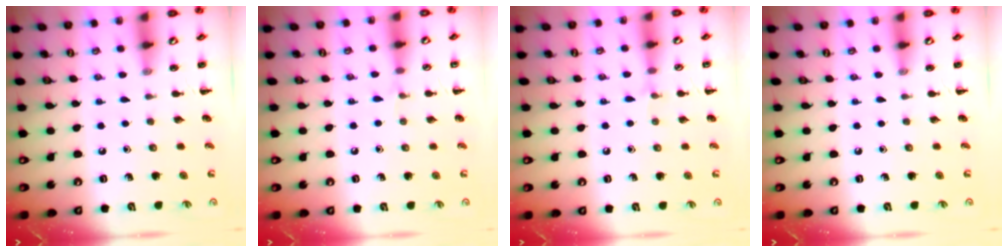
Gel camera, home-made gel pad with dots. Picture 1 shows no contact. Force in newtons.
{"total": 3.7, "press": 3.5, "slide": 1.2}
{"total": 4.5, "press": 4.2, "slide": 1.6}
{"total": 0.0}